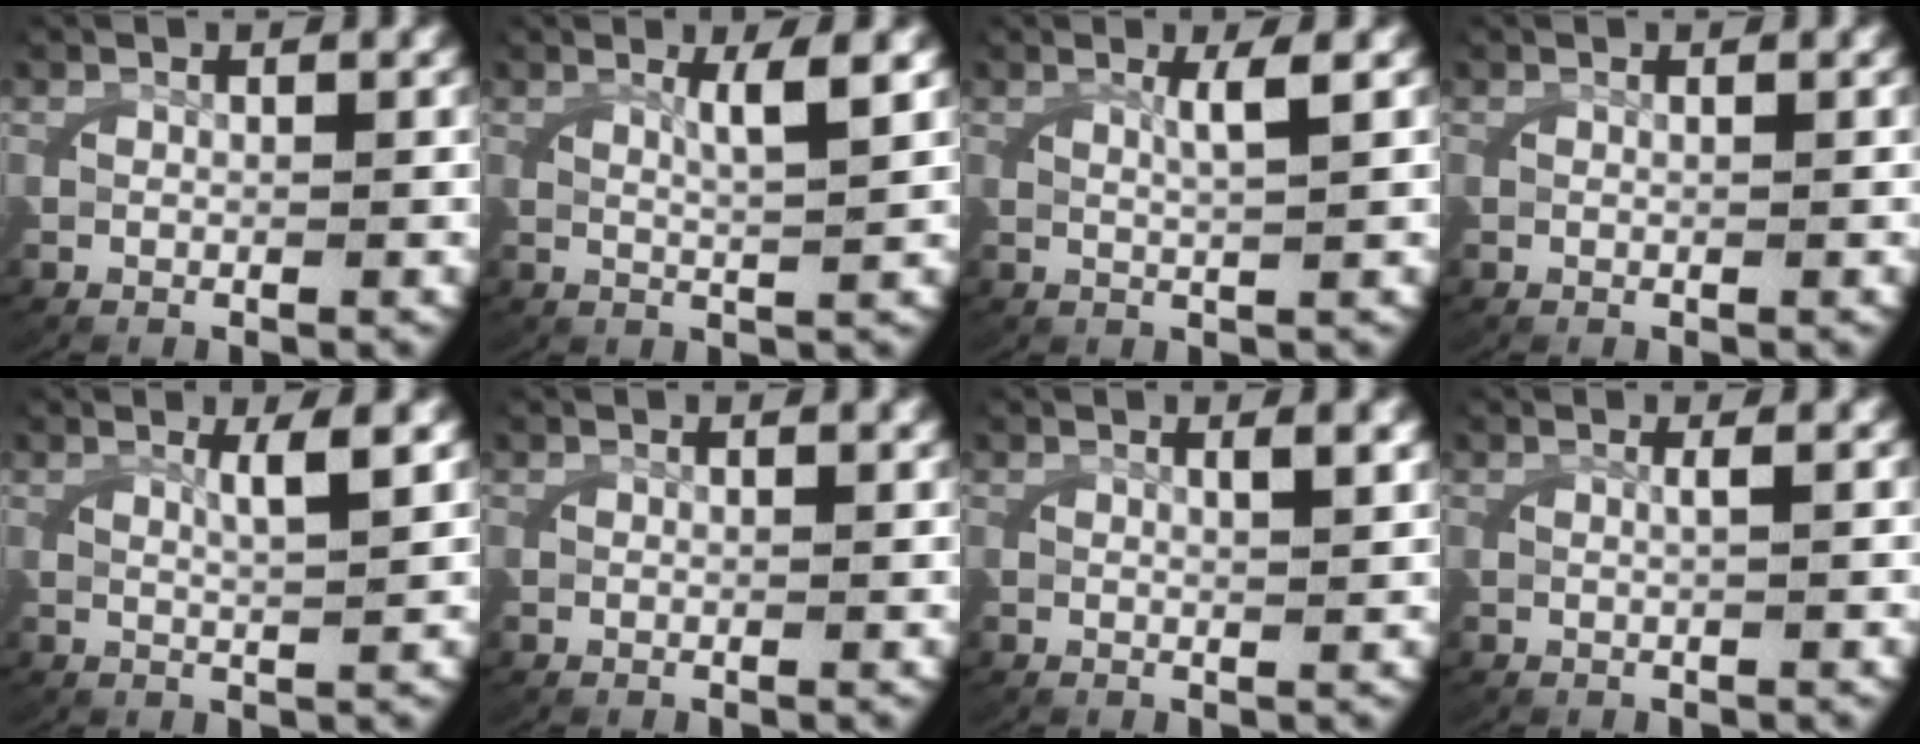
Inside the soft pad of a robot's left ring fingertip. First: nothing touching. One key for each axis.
{"total": 3.0, "fx": 1.4, "fy": -0.3, "fz": 2.6, "tx": -0.047, "ty": -0.003, "tz": 0.030}
{"total": 2.2, "fx": 1.0, "fy": -0.5, "fz": 1.9, "tx": -0.040, "ty": -0.003, "tz": 0.022}
{"total": 0.0}
{"total": 2.6, "fx": 1.3, "fy": -0.4, "fz": 2.3, "tx": -0.043, "ty": -0.004, "tz": 0.029}
{"total": 0.0}
{"total": 1.4, "fx": 0.7, "fy": -0.1, "fz": 1.2, "tx": -0.026, "ty": -0.004, "tz": 0.016}
{"total": 0.9, "fx": 0.1, "fy": -0.3, "fz": 0.9, "tx": -0.020, "ty": 0.000, "tz": 0.004}